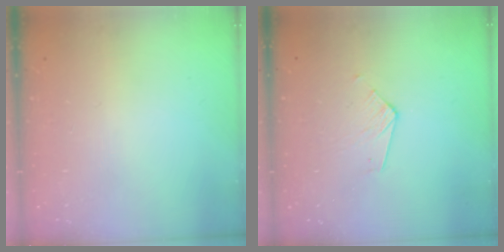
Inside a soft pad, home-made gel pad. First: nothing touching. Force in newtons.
{"total": 3.5, "press": 3.5, "slide": 0.4}